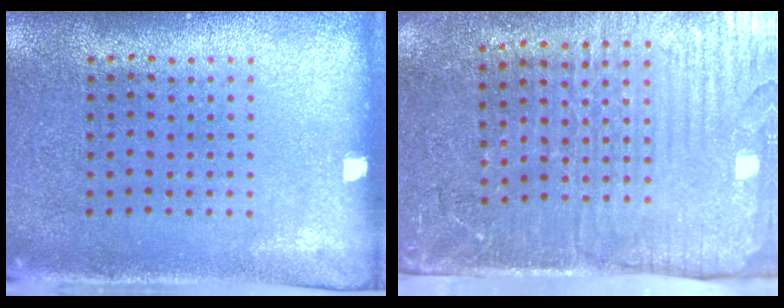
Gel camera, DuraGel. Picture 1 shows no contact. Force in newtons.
{"total": 4.3, "press": 3.7, "slide": 2.2}